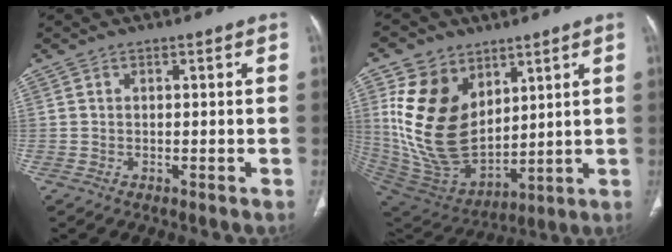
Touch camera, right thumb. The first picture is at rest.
{"total": 20.5, "force": [6.9, 13.7, 13.6], "torque": [-0.238, -0.042, 0.155]}